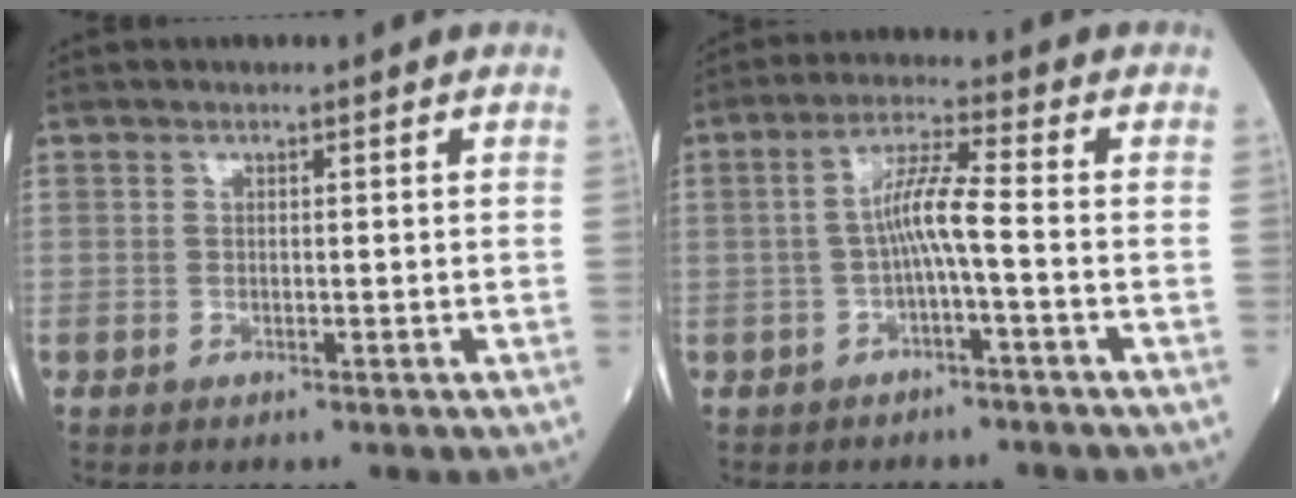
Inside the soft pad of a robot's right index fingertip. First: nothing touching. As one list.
[{"total": 5.4, "force": [-1.0, -0.1, 5.3], "torque": [-0.101, 0.017, -0.018]}]